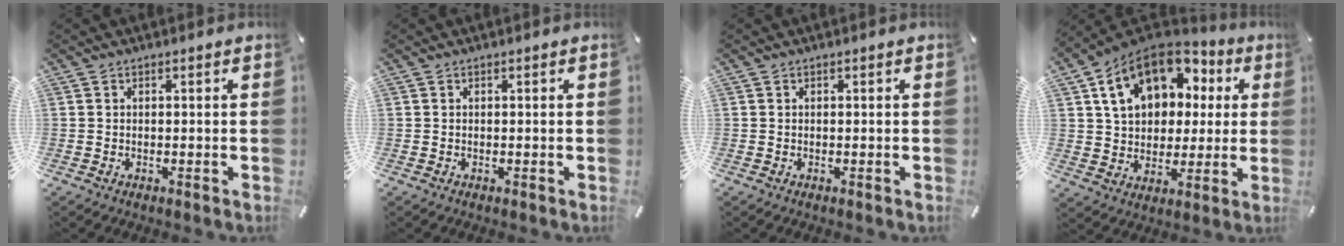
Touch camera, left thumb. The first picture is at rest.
{"total": 0.0}
{"total": 0.0}
{"total": 16.4, "force": [7.0, 11.9, 8.9], "torque": [-0.164, -0.016, 0.129]}